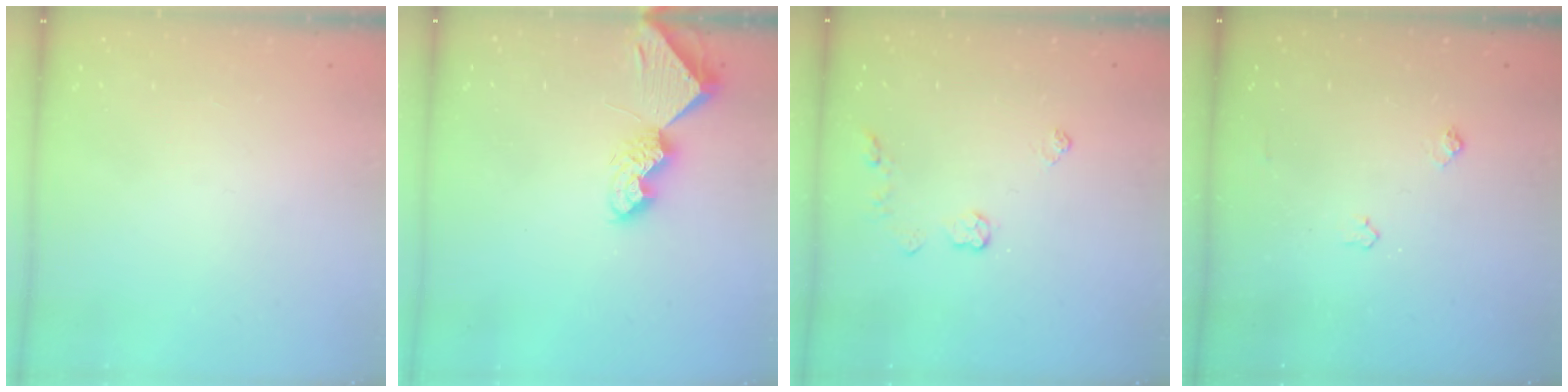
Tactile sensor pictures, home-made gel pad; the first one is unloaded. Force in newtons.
{"total": 7.7, "press": 7.6, "slide": 0.9}
{"total": 4.7, "press": 4.6, "slide": 0.7}
{"total": 5.0, "press": 5.0, "slide": 0.6}